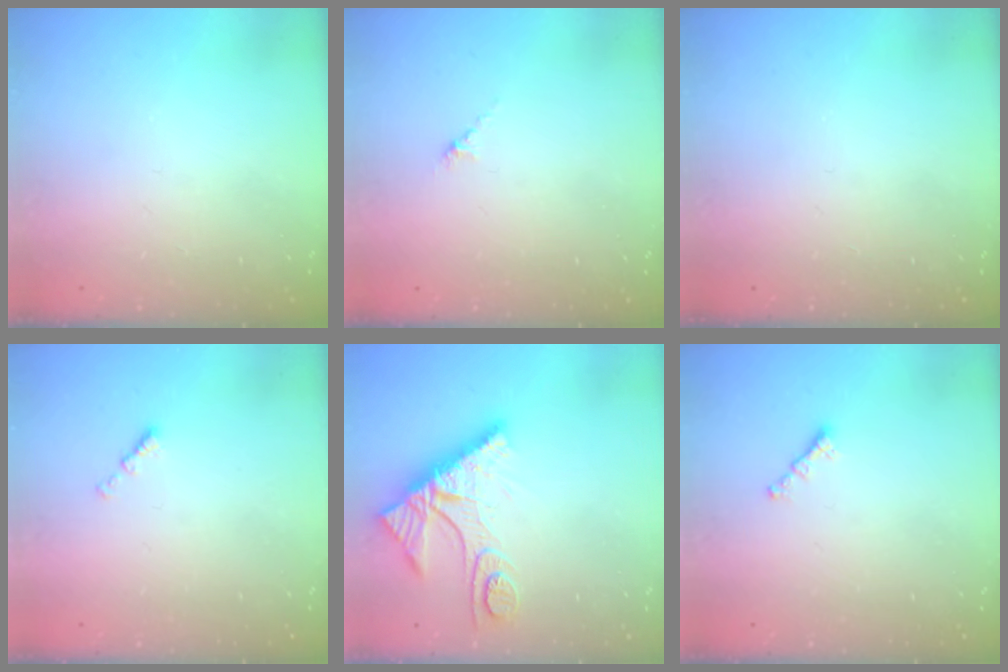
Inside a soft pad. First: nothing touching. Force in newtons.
{"total": 2.7, "press": 2.7, "slide": 0.7}
{"total": 0.0}
{"total": 0.0}
{"total": 10.7, "press": 10.6, "slide": 1.1}
{"total": 0.8, "press": 0.7, "slide": 0.4}